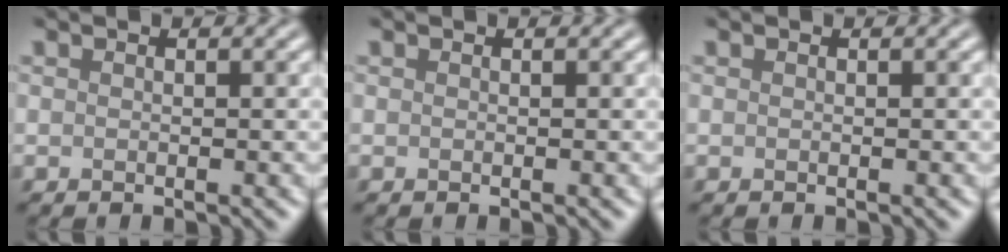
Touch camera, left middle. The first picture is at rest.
{"total": 0.0}
{"total": 0.0}